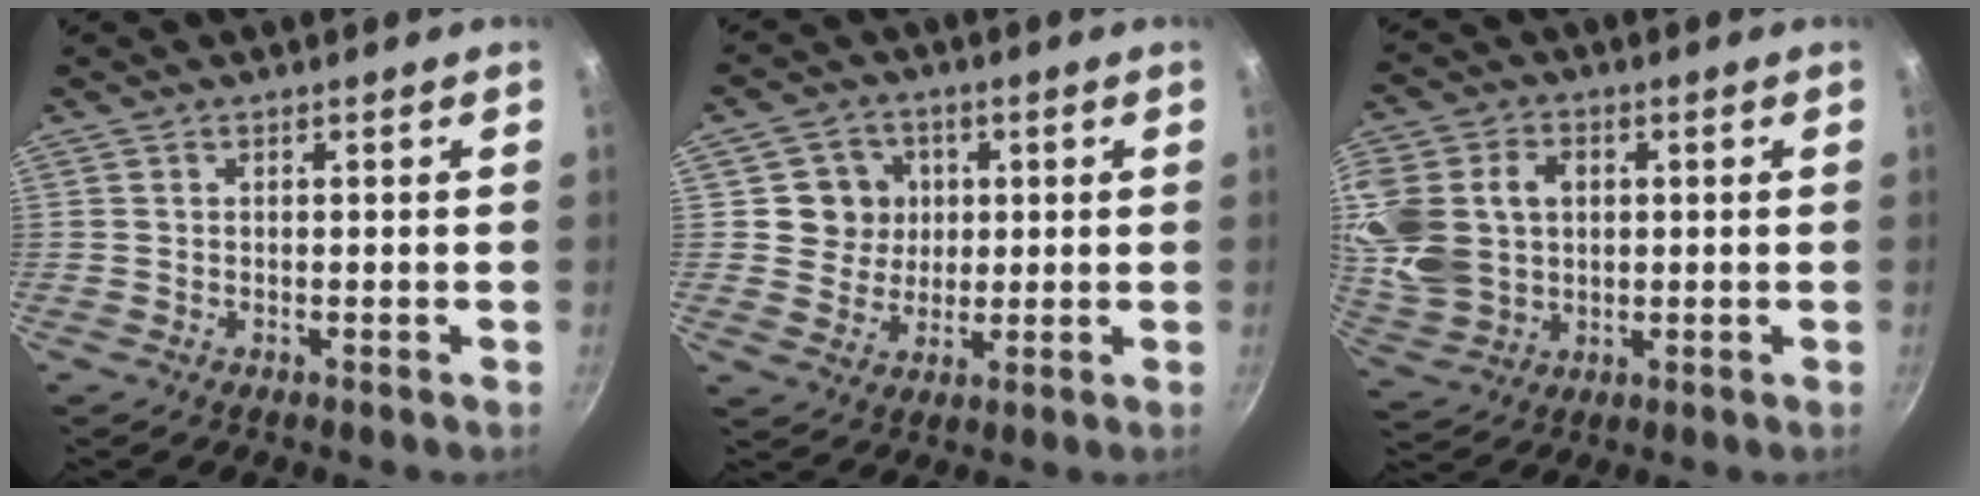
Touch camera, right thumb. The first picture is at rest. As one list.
[{"total": 7.8, "force": [1.5, 7.3, 2.2], "torque": [0.004, -0.001, 0.021]}, {"total": 17.9, "force": [2.6, 14.0, 10.8], "torque": [-0.232, 0.009, 0.057]}]